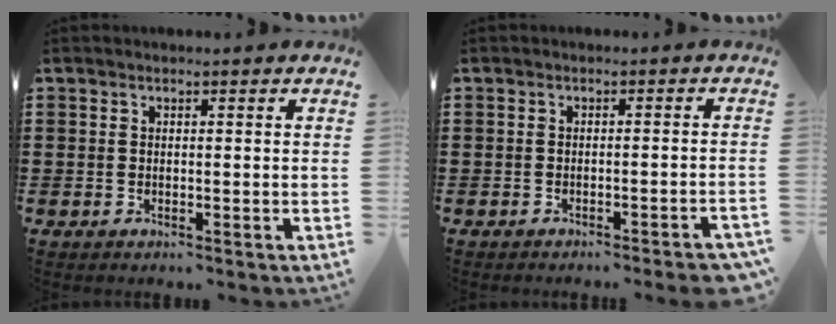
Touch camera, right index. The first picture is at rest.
{"total": 2.2, "force": [-1.8, -0.2, 1.2], "torque": [-0.020, -0.002, -0.033]}